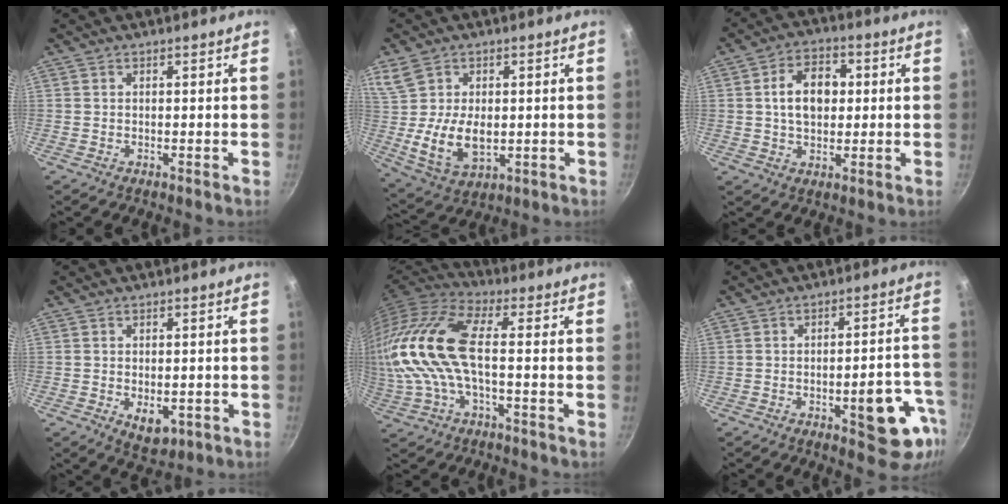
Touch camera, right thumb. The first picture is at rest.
{"total": 11.1, "force": [0.7, 7.1, 8.5], "torque": [-0.147, -0.021, 0.021]}
{"total": 9.9, "force": [1.3, 6.8, 7.0], "torque": [-0.090, 0.013, 0.014]}
{"total": 5.6, "force": [-1.5, 3.4, 4.2], "torque": [-0.049, -0.001, -0.012]}
{"total": 18.7, "force": [-0.4, 8.0, 16.9], "torque": [-0.362, 0.017, -0.022]}
{"total": 13.0, "force": [-5.1, 5.0, 10.8], "torque": [-0.086, 0.031, -0.063]}